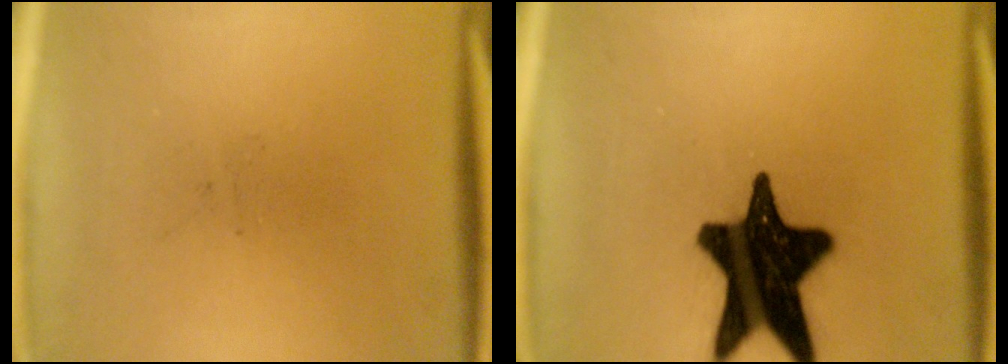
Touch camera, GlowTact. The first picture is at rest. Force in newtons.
{"total": 19.6}